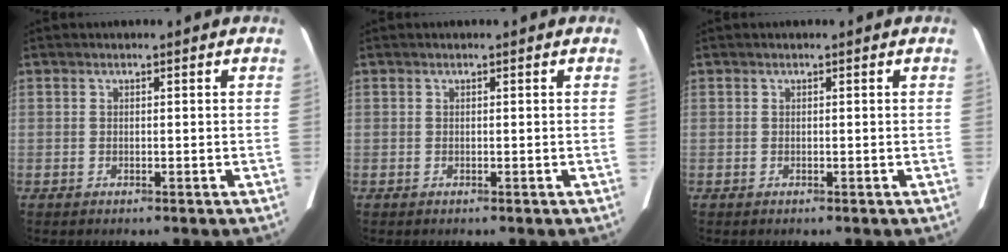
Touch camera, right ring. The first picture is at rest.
{"total": 0.0}
{"total": 0.0}